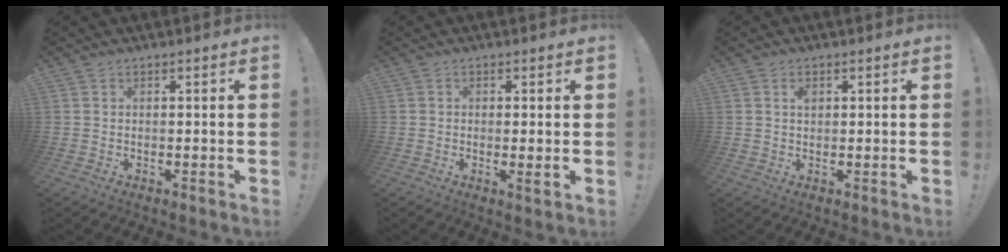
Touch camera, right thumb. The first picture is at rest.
{"total": 2.4, "force": [0.1, 0.0, 2.4], "torque": [-0.034, -0.007, -0.001]}
{"total": 1.5, "force": [0.6, 1.0, 0.9], "torque": [-0.005, -0.005, 0.008]}